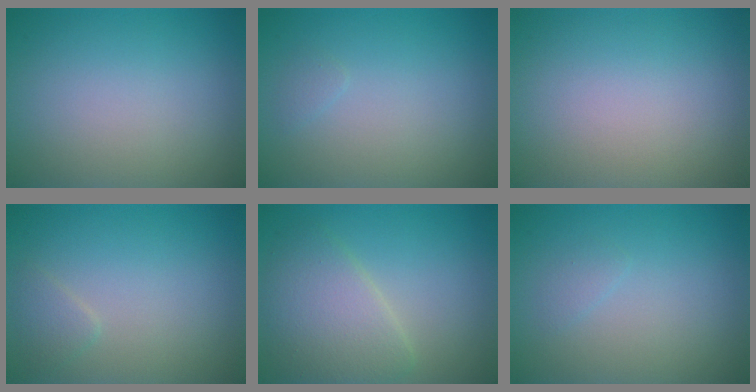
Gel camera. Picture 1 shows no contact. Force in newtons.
{"total": 0.6, "press": 0.5, "slide": 0.1}
{"total": 0.0}
{"total": 1.2, "press": 1.2, "slide": 0.1}
{"total": 4.7, "press": 4.7, "slide": 0.2}
{"total": 0.7, "press": 0.7, "slide": 0.1}